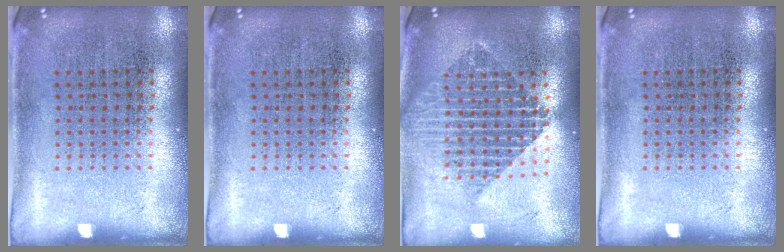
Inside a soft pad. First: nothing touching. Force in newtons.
{"total": 0.0}
{"total": 2.1, "press": 1.7, "slide": 1.2}
{"total": 0.0}